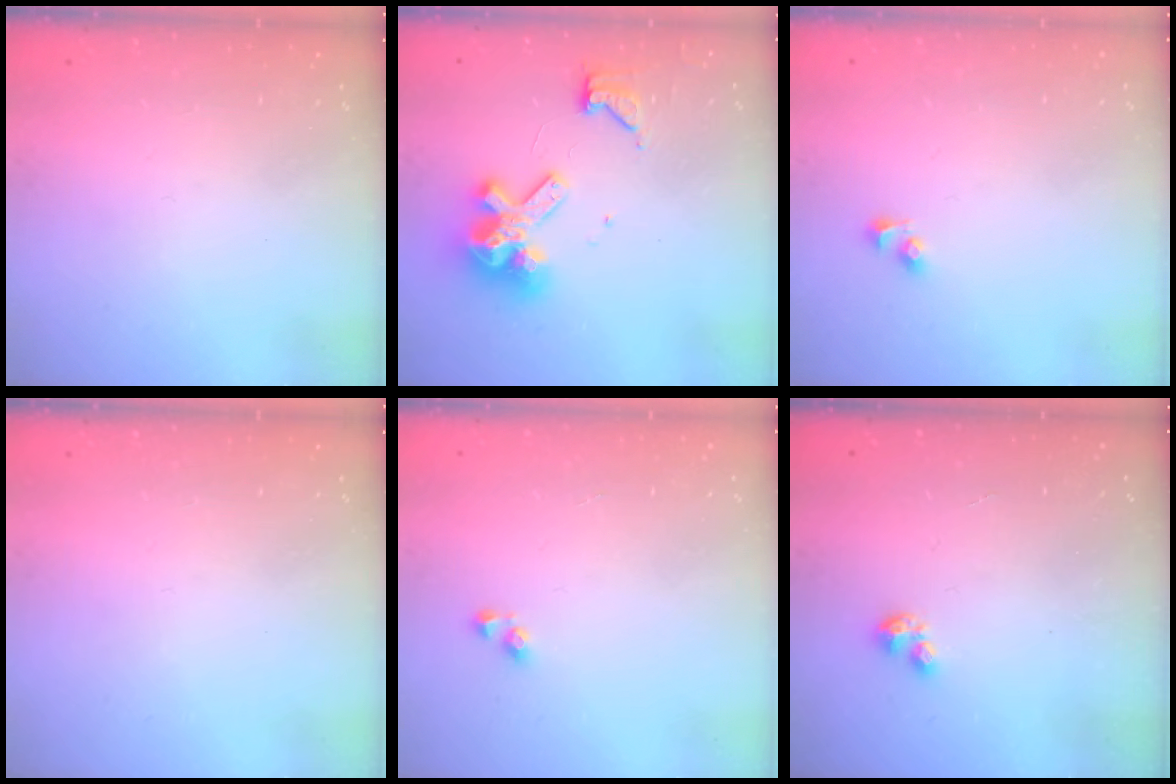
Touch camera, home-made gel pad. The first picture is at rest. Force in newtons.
{"total": 14.9, "press": 14.7, "slide": 2.0}
{"total": 2.6, "press": 2.4, "slide": 1.2}
{"total": 0.0}
{"total": 2.9, "press": 2.8, "slide": 0.3}
{"total": 1.3, "press": 1.2, "slide": 0.3}